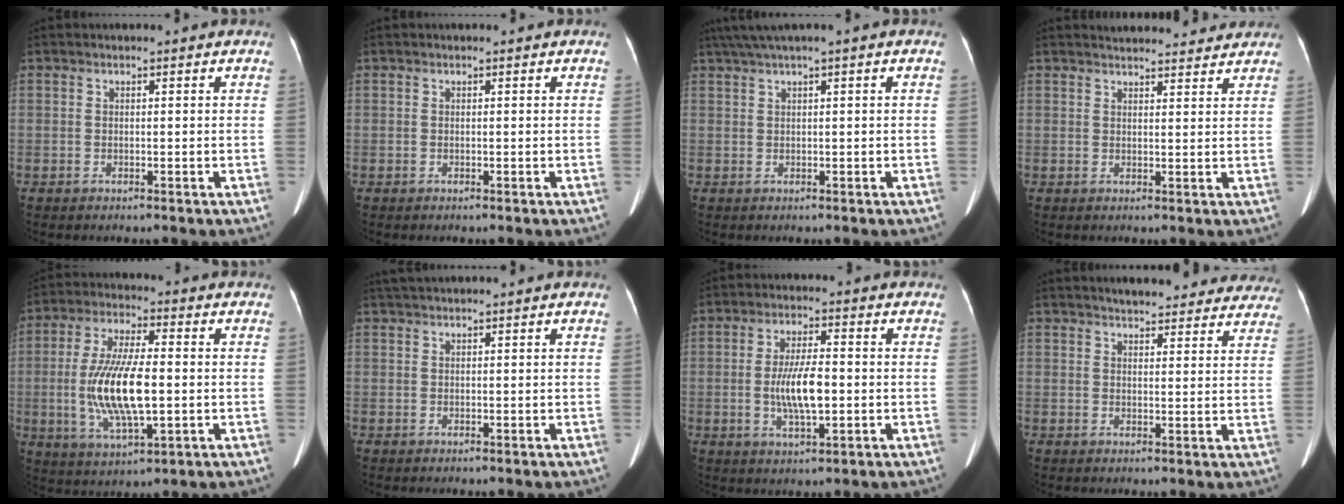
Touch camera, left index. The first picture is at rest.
{"total": 0.0}
{"total": 3.7, "force": [2.2, -0.4, 3.0], "torque": [-0.068, 0.024, 0.048]}
{"total": 9.8, "force": [9.3, 1.9, 2.3], "torque": [-0.023, 0.015, 0.107]}
{"total": 12.8, "force": [-1.3, 3.4, 12.3], "torque": [-0.251, -0.005, -0.018]}
{"total": 2.8, "force": [2.5, -0.1, 1.1], "torque": [-0.018, 0.028, 0.048]}
{"total": 7.4, "force": [-0.9, 1.8, 7.1], "torque": [-0.143, -0.002, -0.014]}
{"total": 18.1, "force": [16.6, 4.7, 5.6], "torque": [-0.055, 0.000, 0.188]}